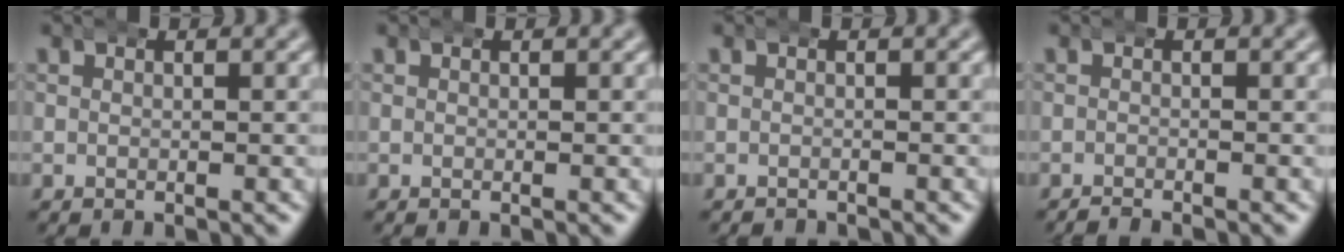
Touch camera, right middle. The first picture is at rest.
{"total": 0.0}
{"total": 1.0, "force": [-1.0, 0.0, -0.2], "torque": [-0.002, -0.008, -0.013]}
{"total": 1.2, "force": [-1.2, 0.0, 0.0], "torque": [-0.004, -0.006, -0.020]}